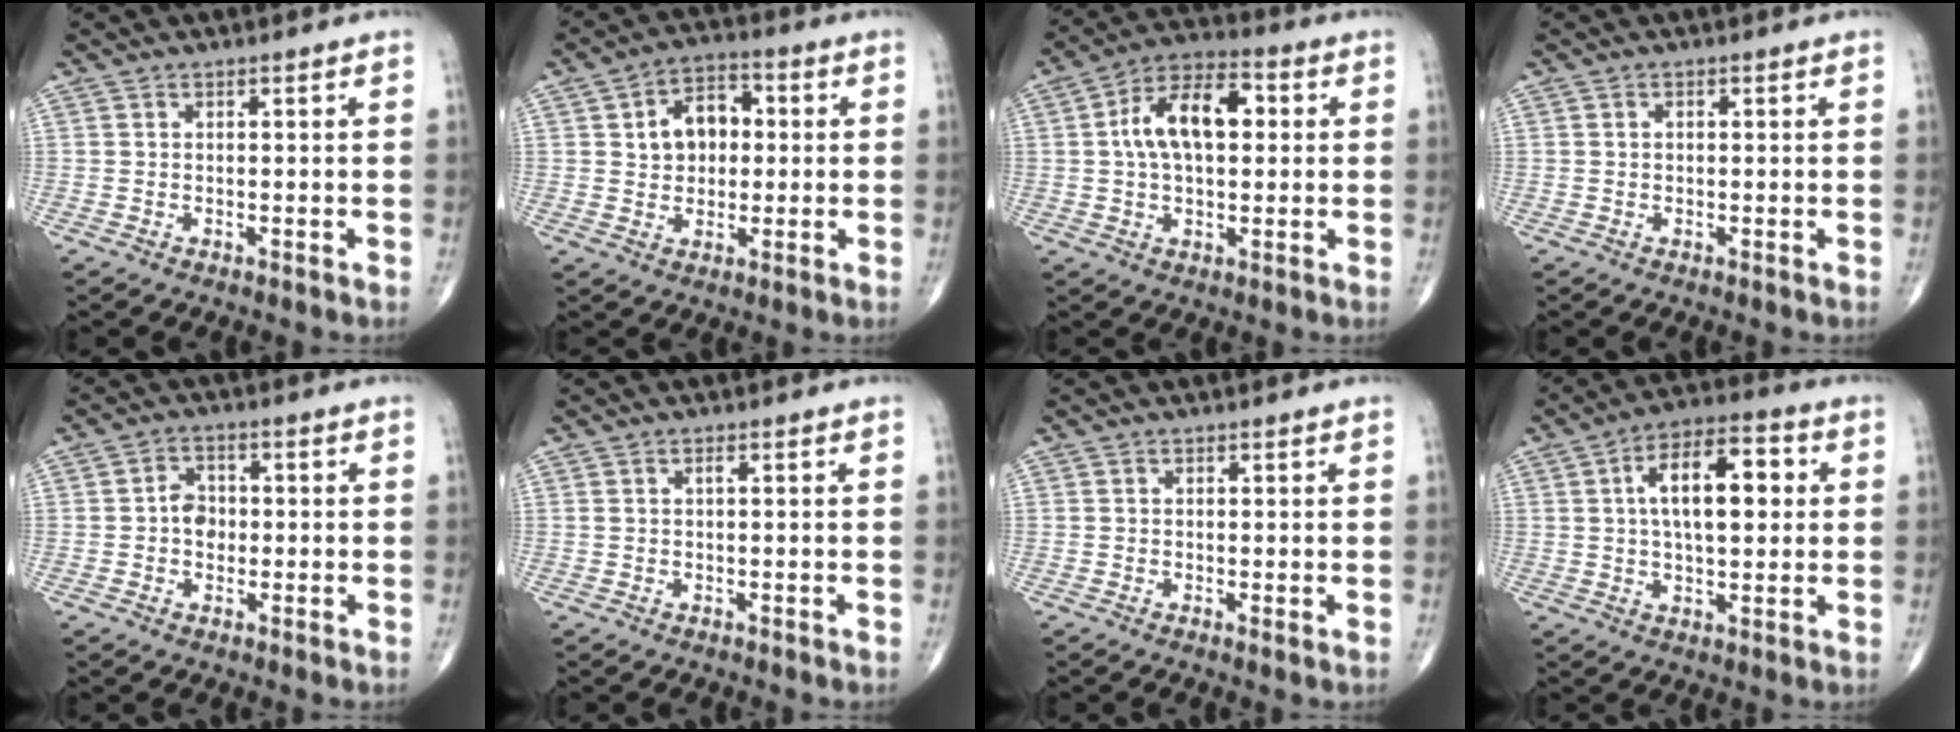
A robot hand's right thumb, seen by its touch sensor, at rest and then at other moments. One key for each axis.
{"total": 9.0, "fx": 1.4, "fy": 6.4, "fz": 6.1, "tx": -0.067, "ty": 0.014, "tz": 0.017}
{"total": 13.3, "fx": 2.0, "fy": 7.3, "fz": 10.9, "tx": -0.183, "ty": 0.026, "tz": 0.025}
{"total": 0.5, "fx": 0.1, "fy": 0.3, "fz": 0.4, "tx": -0.007, "ty": 0.001, "tz": 0.001}
{"total": 4.1, "fx": -0.3, "fy": 3.3, "fz": 2.5, "tx": -0.022, "ty": 0.010, "tz": -0.011}
{"total": 0.7, "fx": 0.2, "fy": 0.2, "fz": 0.7, "tx": -0.017, "ty": 0.004, "tz": 0.004}
{"total": 0.6, "fx": 0.0, "fy": 0.0, "fz": 0.6, "tx": -0.014, "ty": -0.004, "tz": -0.003}
{"total": 13.9, "fx": 2.6, "fy": 6.6, "fz": 12.0, "tx": -0.175, "ty": 0.016, "tz": 0.036}